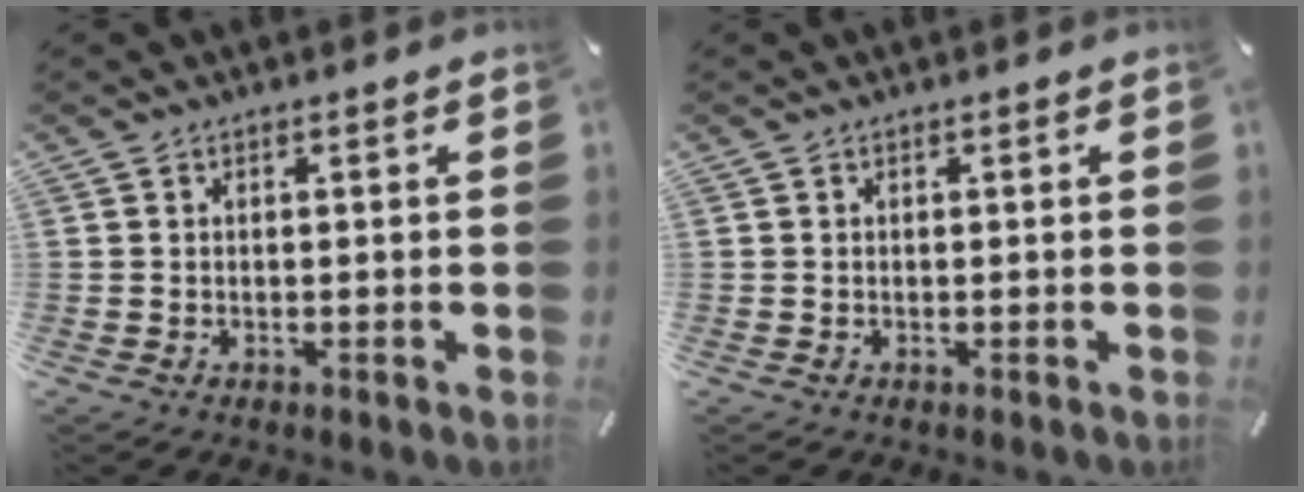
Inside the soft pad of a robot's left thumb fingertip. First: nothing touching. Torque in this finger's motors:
{"motor_torque": [0.00, 0.00, 0.03, 0.03, 0.00]}